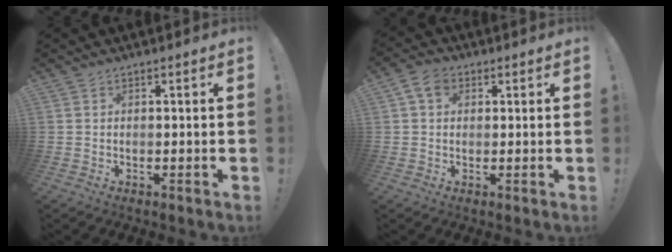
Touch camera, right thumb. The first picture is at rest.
{"total": 5.9, "force": [2.1, 4.3, 3.5], "torque": [-0.057, 0.002, 0.041]}